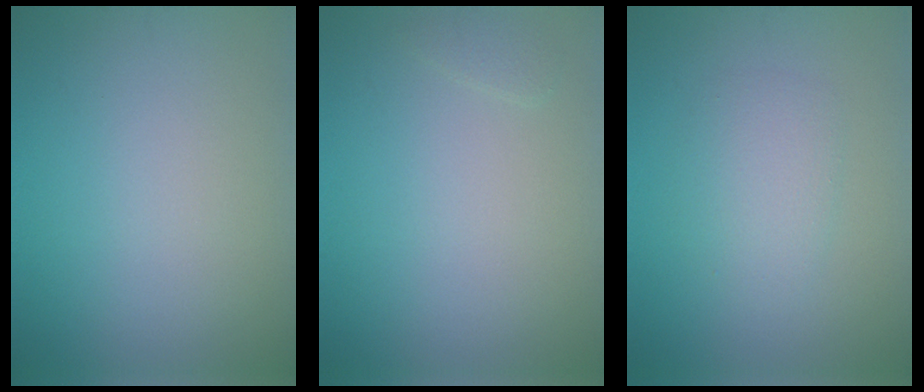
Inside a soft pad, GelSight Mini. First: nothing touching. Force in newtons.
{"total": 0.6, "press": 0.6, "slide": 0.1}
{"total": 2.4, "press": 2.4, "slide": 0.2}